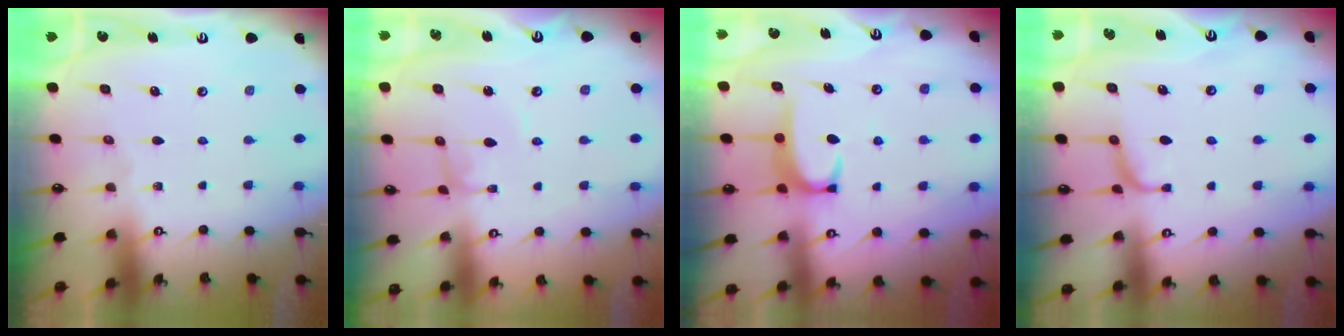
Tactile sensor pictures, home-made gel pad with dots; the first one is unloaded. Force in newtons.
{"total": 2.2, "press": 2.2, "slide": 0.1}
{"total": 3.5, "press": 3.4, "slide": 0.6}
{"total": 0.7, "press": 0.3, "slide": 0.6}